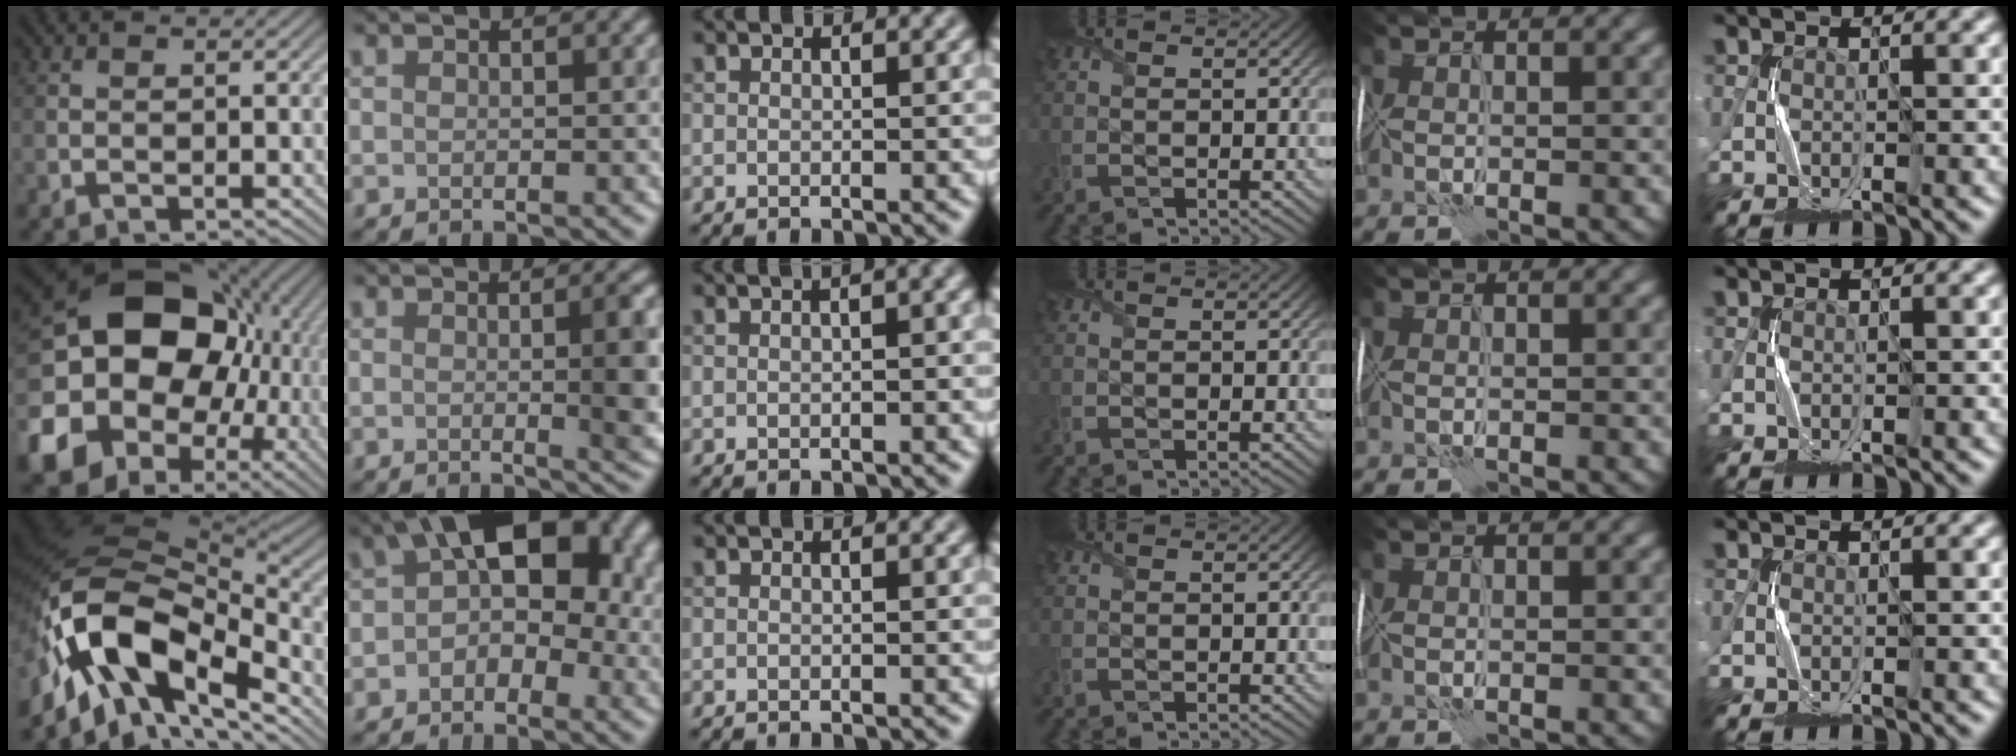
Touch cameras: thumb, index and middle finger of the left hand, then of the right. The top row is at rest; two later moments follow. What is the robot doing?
{"motion": "wrap", "object": "plastic wrap"}